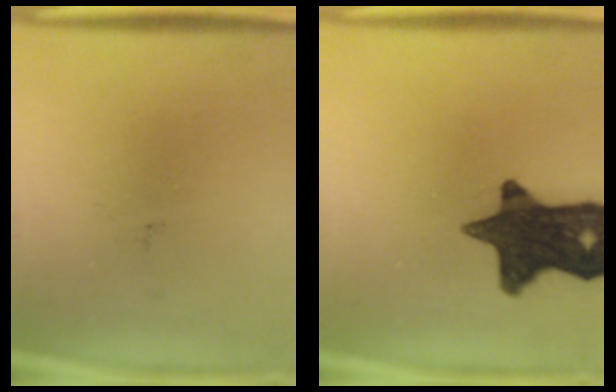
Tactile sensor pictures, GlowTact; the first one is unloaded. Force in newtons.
{"total": 15.5}